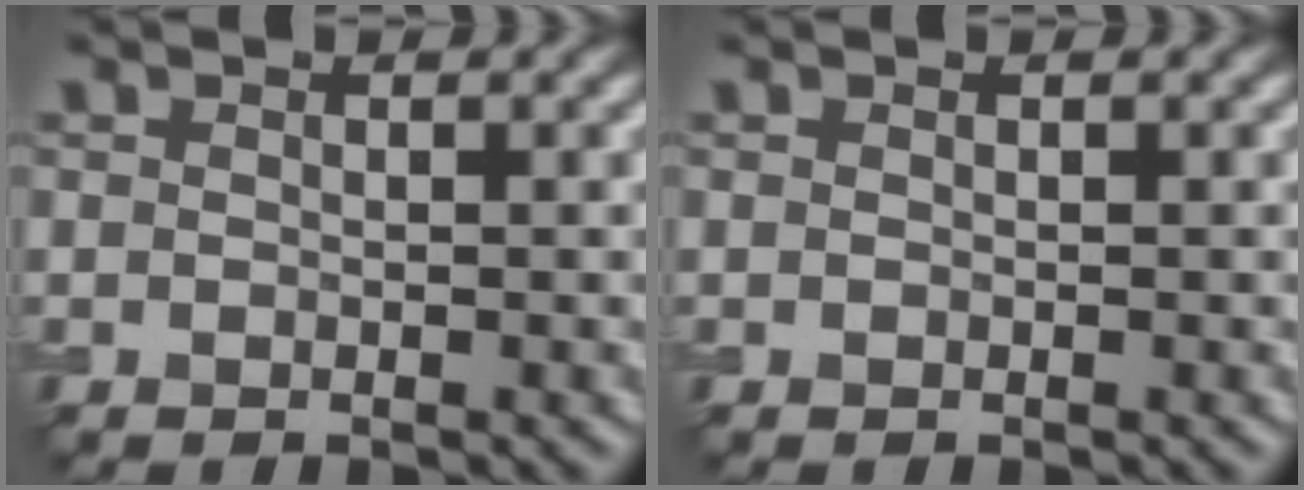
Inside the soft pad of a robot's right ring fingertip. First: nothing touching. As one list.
[{"total": 0.0}]